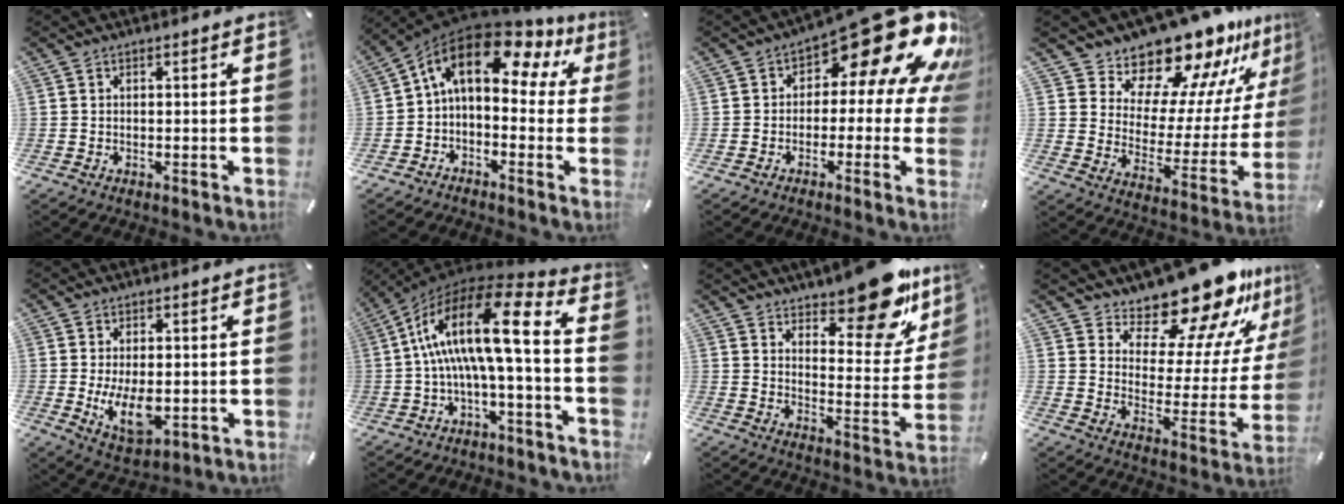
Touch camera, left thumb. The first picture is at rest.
{"total": 14.1, "force": [5.4, 7.7, 10.5], "torque": [-0.191, -0.026, 0.085]}
{"total": 20.6, "force": [10.6, 8.8, 15.3], "torque": [-0.199, -0.074, 0.175]}
{"total": 17.1, "force": [15.9, 5.7, 2.6], "torque": [-0.037, -0.162, 0.268]}
{"total": 9.6, "force": [-0.8, 5.5, 7.8], "torque": [-0.144, -0.015, -0.011]}
{"total": 17.7, "force": [1.0, 4.9, 17.0], "torque": [-0.326, -0.019, 0.004]}
{"total": 18.2, "force": [13.9, 7.2, 9.2], "torque": [-0.106, -0.112, 0.232]}
{"total": 19.8, "force": [17.5, 6.2, 6.9], "torque": [-0.103, -0.152, 0.292]}